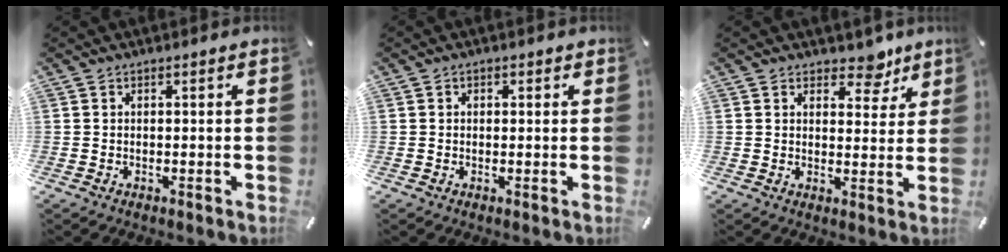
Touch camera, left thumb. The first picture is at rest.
{"total": 0.9, "force": [0.1, 0.9, 0.3], "torque": [-0.006, 0.006, 0.001]}
{"total": 7.1, "force": [5.2, 4.1, 2.8], "torque": [-0.016, -0.033, 0.084]}